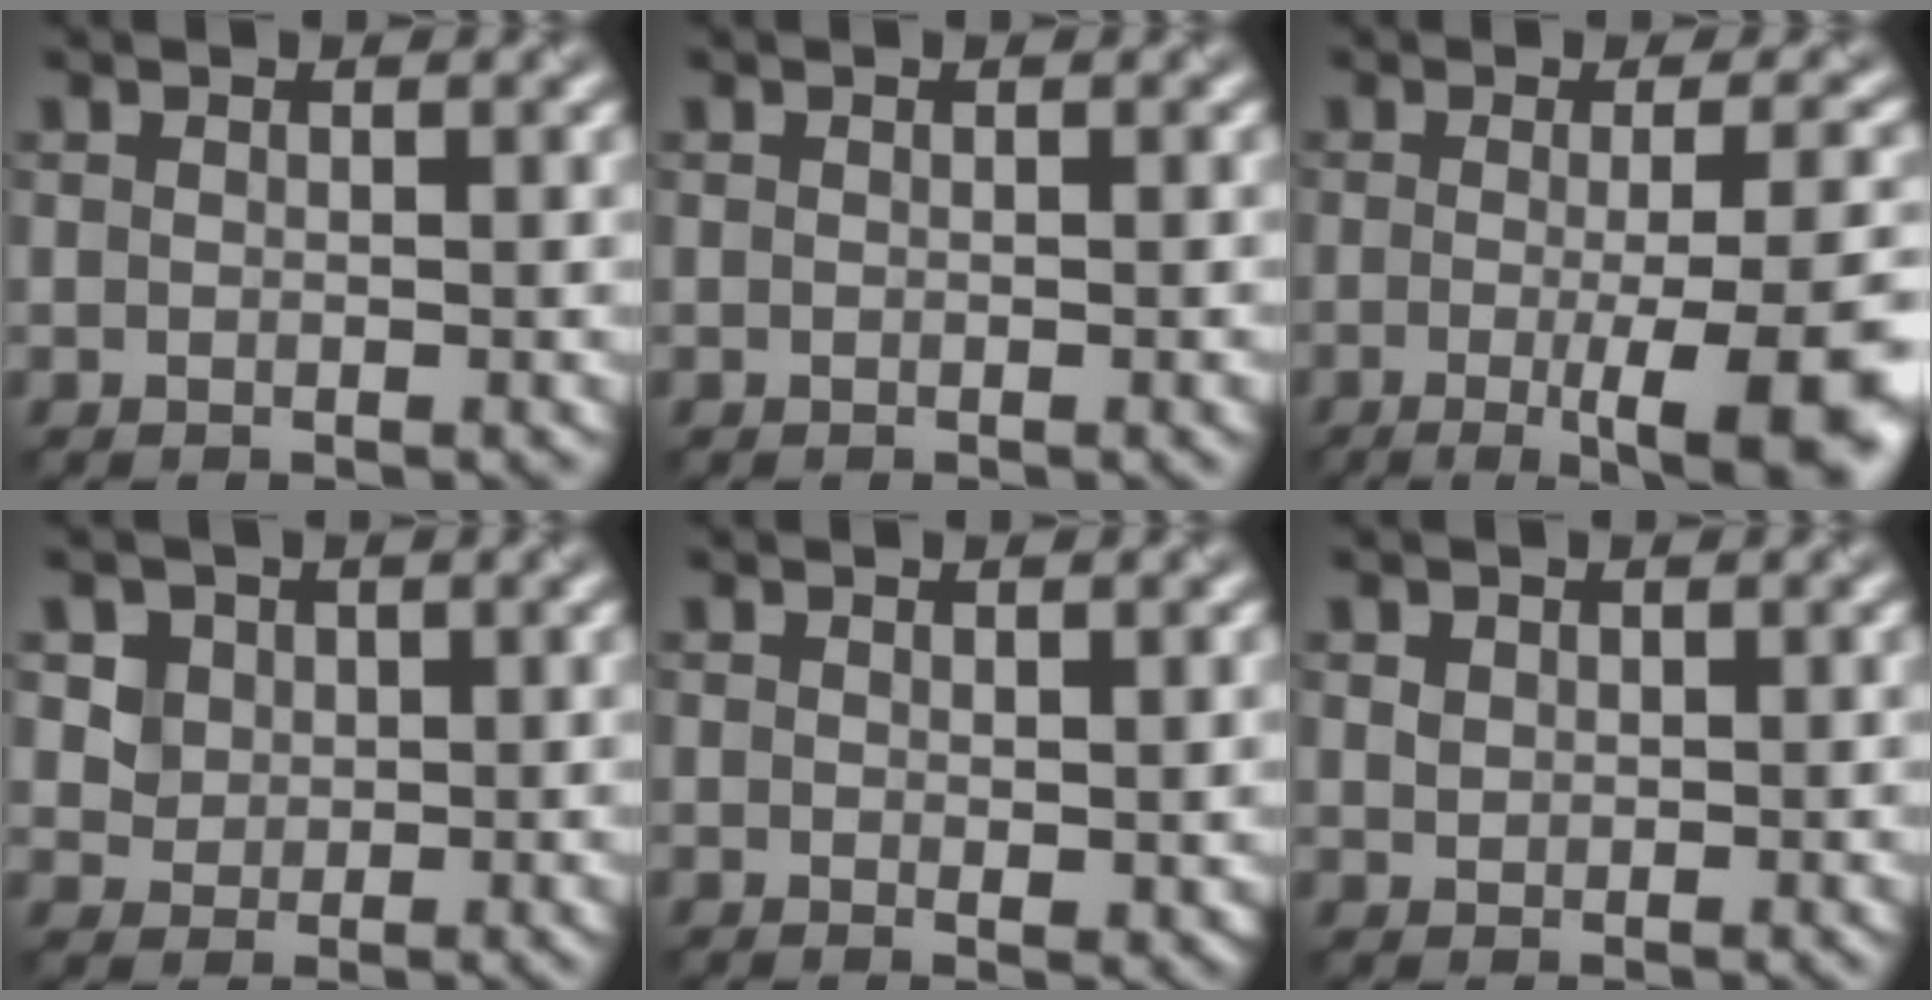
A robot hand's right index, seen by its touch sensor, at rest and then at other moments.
{"total": 0.8, "force": [-0.1, 0.3, 0.8], "torque": [-0.003, 0.003, -0.002]}
{"total": 10.6, "force": [-2.4, 2.7, 10.0], "torque": [-0.102, -0.015, -0.027]}
{"total": 3.9, "force": [1.8, 3.1, 1.4], "torque": [-0.039, -0.008, 0.038]}
{"total": 1.3, "force": [0.1, 0.4, 1.3], "torque": [-0.018, -0.006, 0.006]}
{"total": 0.9, "force": [0.4, 0.7, 0.2], "torque": [-0.004, -0.006, 0.011]}